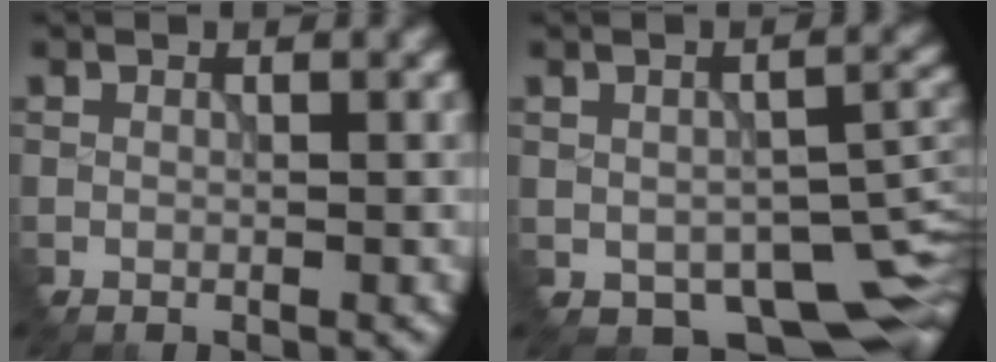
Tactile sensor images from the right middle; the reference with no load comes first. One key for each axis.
{"total": 8.6, "fx": -3.9, "fy": 4.9, "fz": 5.9, "tx": -0.075, "ty": -0.038, "tz": -0.044}